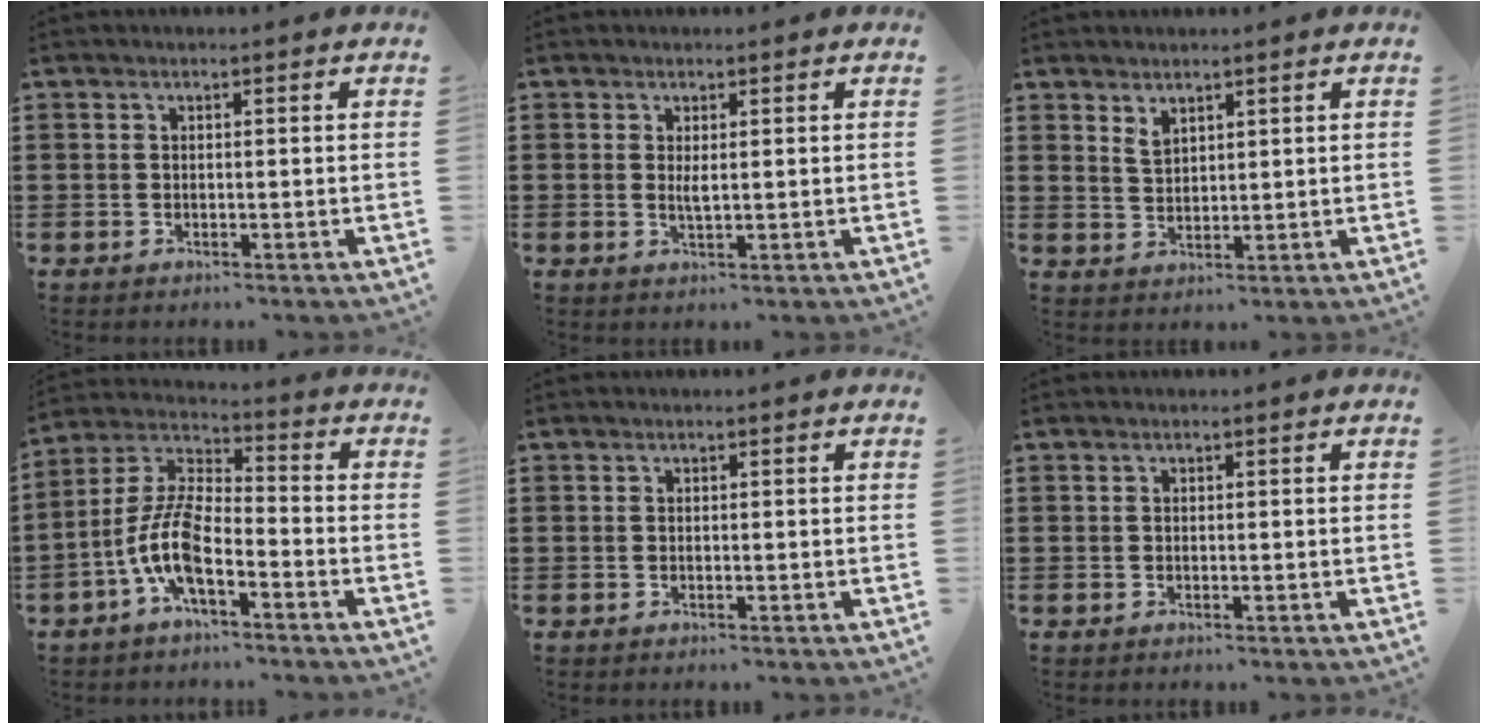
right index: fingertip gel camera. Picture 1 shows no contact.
{"total": 1.6, "force": [0.3, 0.4, 1.6], "torque": [-0.031, 0.000, 0.004]}
{"total": 2.3, "force": [1.7, 1.3, 0.9], "torque": [-0.023, 0.003, 0.033]}
{"total": 9.0, "force": [-4.2, 3.3, 7.3], "torque": [-0.188, -0.014, -0.090]}
{"total": 0.0}
{"total": 0.0}